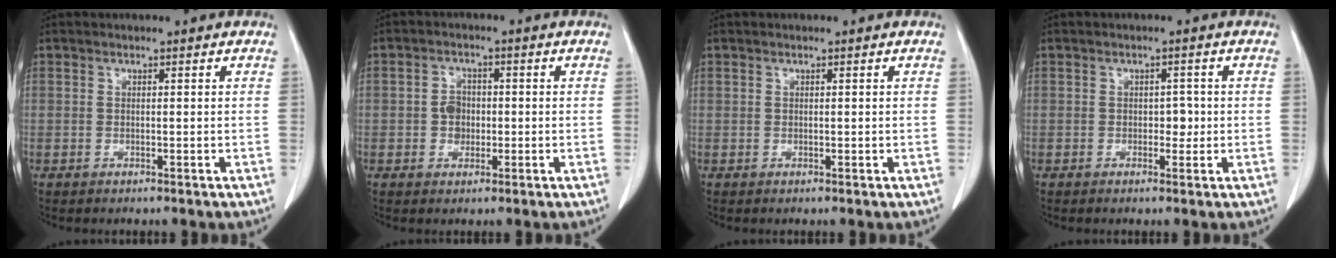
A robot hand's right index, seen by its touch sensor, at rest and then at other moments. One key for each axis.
{"total": 3.0, "fx": -0.3, "fy": 2.5, "fz": 1.6, "tx": -0.023, "ty": 0.009, "tz": -0.003}
{"total": 0.0}
{"total": 1.8, "fx": -0.1, "fy": 1.2, "fz": 1.3, "tx": -0.010, "ty": 0.006, "tz": 0.002}